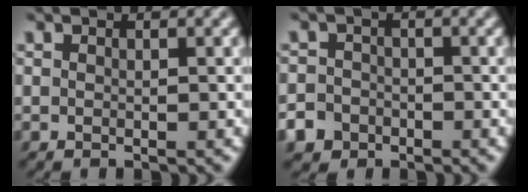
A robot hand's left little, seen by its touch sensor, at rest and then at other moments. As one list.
[{"total": 5.7, "force": [-3.4, 4.5, 0.9], "torque": [-0.015, -0.013, -0.074]}]